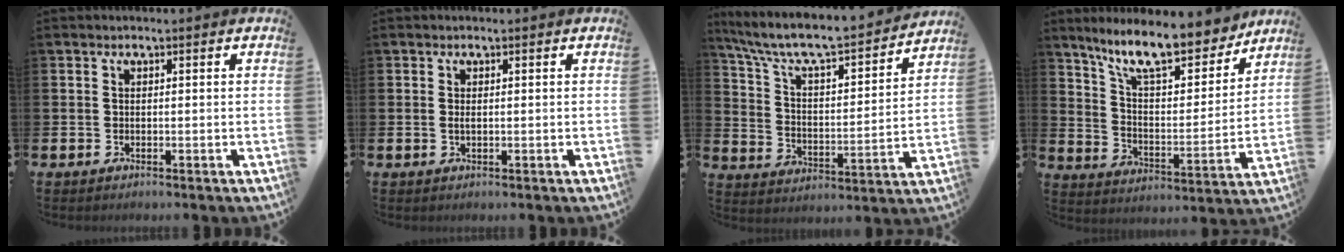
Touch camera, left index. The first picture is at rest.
{"total": 0.7, "force": [0.1, 0.2, 0.6], "torque": [-0.011, 0.001, 0.000]}
{"total": 8.0, "force": [7.2, 1.4, 3.3], "torque": [-0.099, -0.057, 0.117]}
{"total": 12.6, "force": [10.6, 3.1, 6.1], "torque": [-0.129, -0.066, 0.184]}